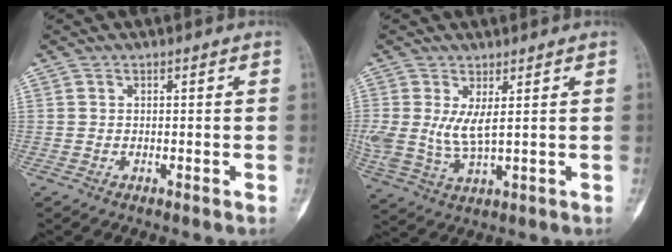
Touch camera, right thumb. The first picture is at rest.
{"total": 6.6, "force": [1.5, 2.3, 6.0], "torque": [-0.146, -0.014, 0.041]}